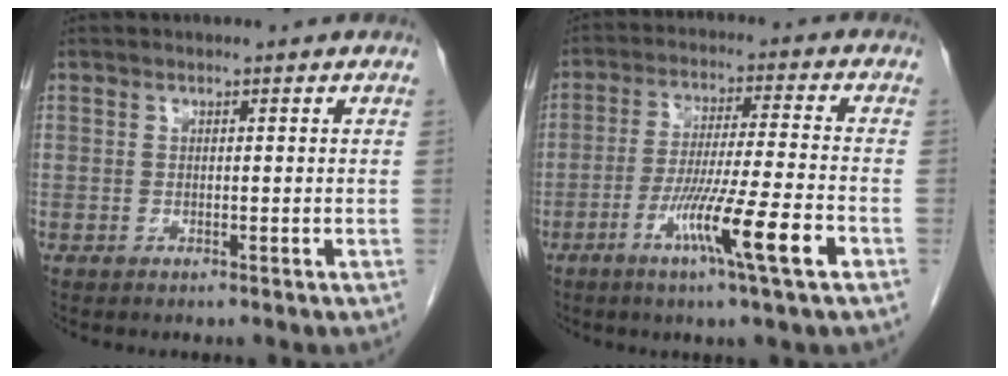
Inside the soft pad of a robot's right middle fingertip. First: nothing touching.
{"total": 11.1, "force": [-5.0, -1.1, 9.8], "torque": [-0.174, -0.020, -0.091]}